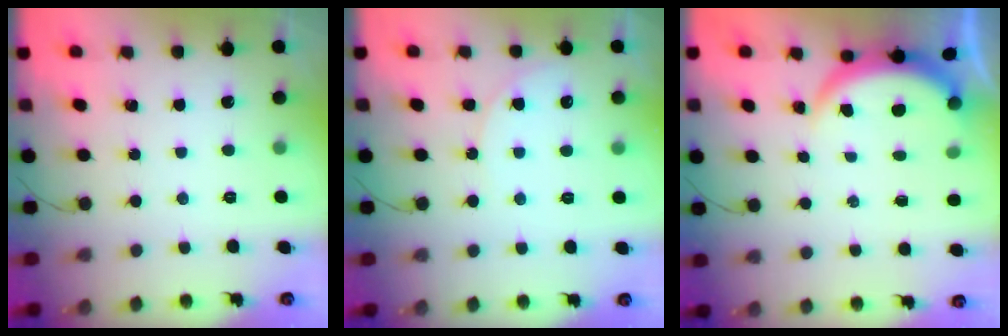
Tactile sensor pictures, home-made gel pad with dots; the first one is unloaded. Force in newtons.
{"total": 6.5, "press": 6.5, "slide": 0.6}
{"total": 4.0, "press": 4.0, "slide": 0.2}